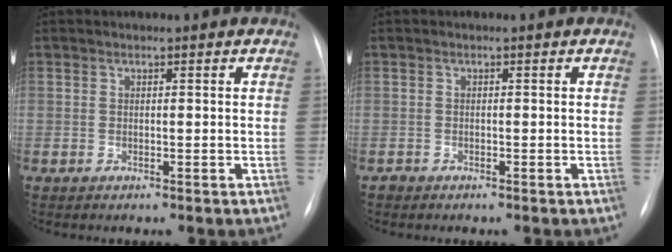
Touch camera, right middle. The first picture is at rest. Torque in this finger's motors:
{"motor_torque": [-0.03, -0.03, 0.00, 0.00]}